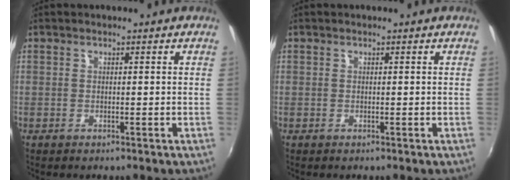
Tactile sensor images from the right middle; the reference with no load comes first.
{"total": 0.0}